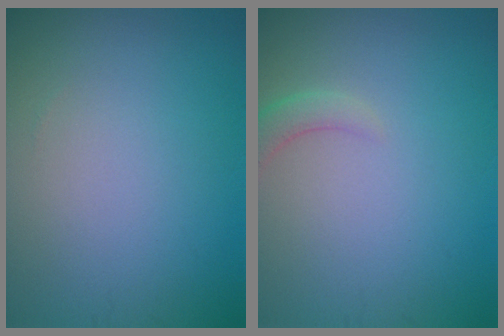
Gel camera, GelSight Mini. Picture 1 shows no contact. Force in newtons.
{"total": 1.6, "press": 1.6, "slide": 0.3}